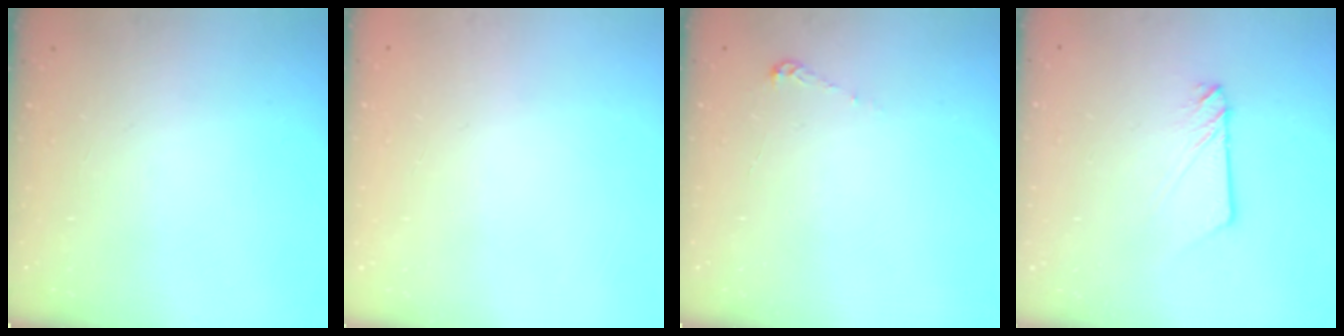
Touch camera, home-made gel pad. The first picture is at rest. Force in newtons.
{"total": 0.7, "press": 0.3, "slide": 0.7}
{"total": 3.9, "press": 3.9, "slide": 0.3}
{"total": 3.0, "press": 3.0, "slide": 0.2}